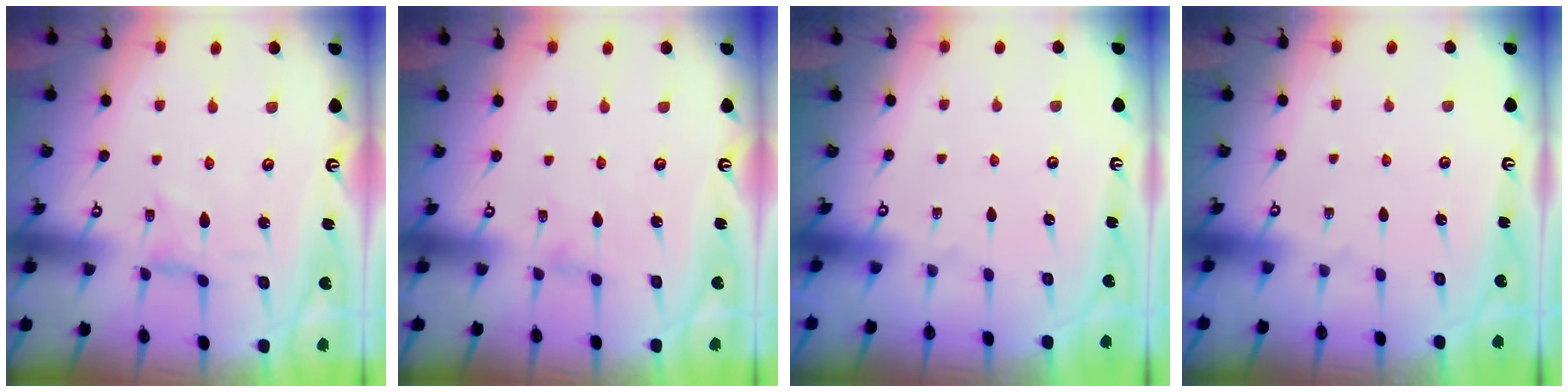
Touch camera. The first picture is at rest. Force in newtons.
{"total": 0.8, "press": 0.8, "slide": 0.2}
{"total": 0.0}
{"total": 0.0}